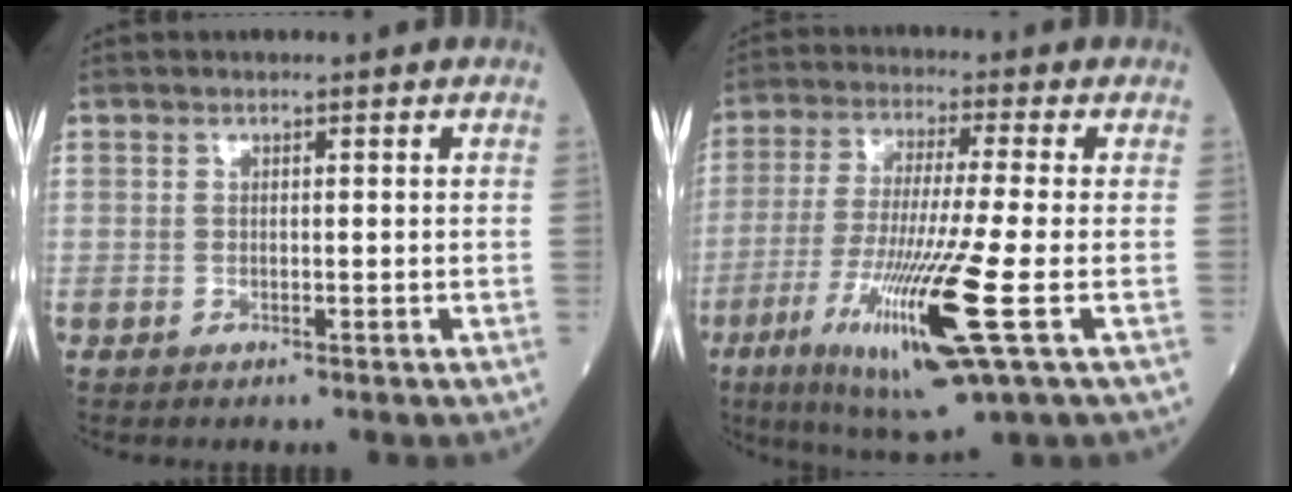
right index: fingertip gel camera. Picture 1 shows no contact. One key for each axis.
{"total": 15.9, "fx": -5.5, "fy": 0.0, "fz": 14.9, "tx": -0.310, "ty": -0.040, "tz": -0.098}